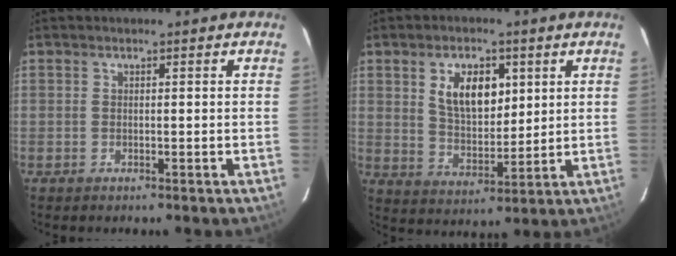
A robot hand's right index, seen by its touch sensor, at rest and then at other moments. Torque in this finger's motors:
{"motor_torque": [0.65, 0.48, 0.30, 0.09]}